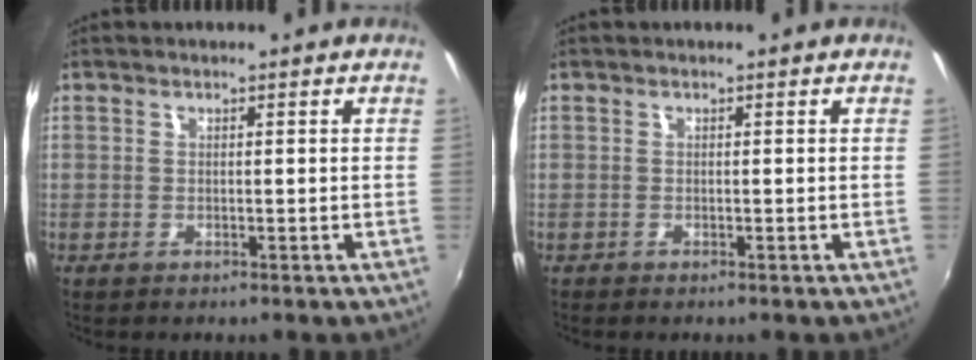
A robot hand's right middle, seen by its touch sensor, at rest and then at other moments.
{"total": 0.0}